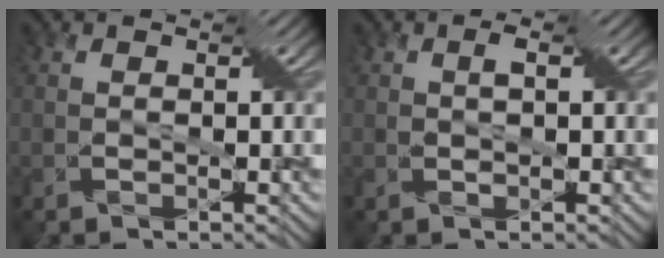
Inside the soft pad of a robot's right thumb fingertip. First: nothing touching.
{"total": 1.6, "force": [0.2, 0.5, 1.5], "torque": [-0.032, -0.001, 0.006]}